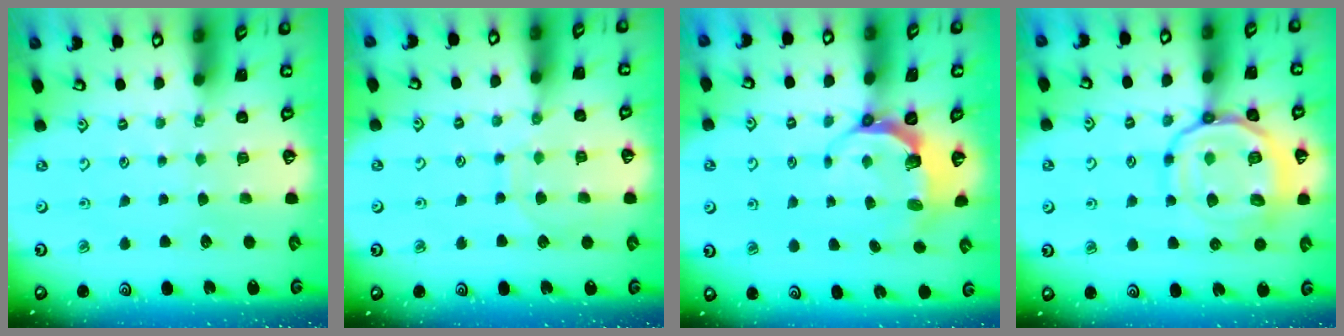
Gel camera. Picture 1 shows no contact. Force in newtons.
{"total": 7.2, "press": 7.2, "slide": 0.6}
{"total": 6.8, "press": 5.6, "slide": 3.9}
{"total": 18.3, "press": 18.2, "slide": 1.9}